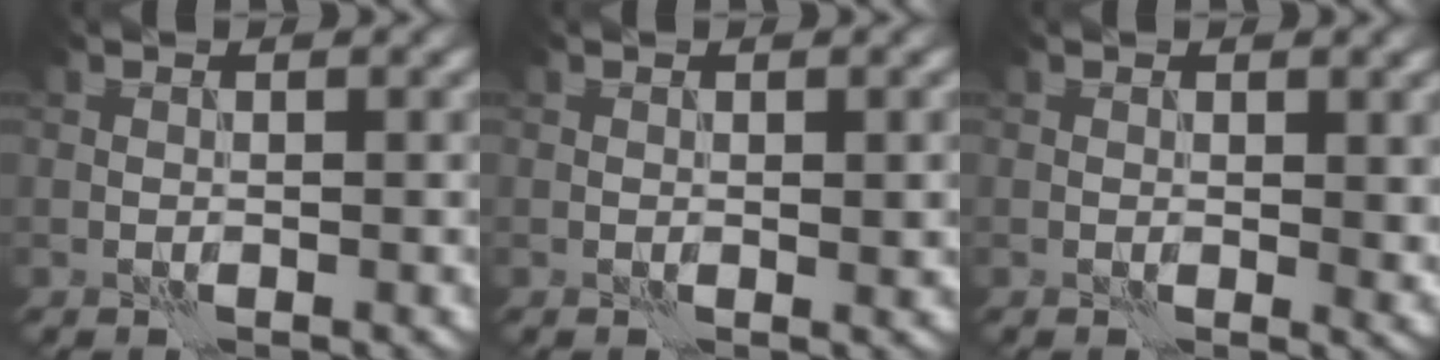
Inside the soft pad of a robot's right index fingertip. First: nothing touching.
{"total": 0.9, "force": [0.1, 0.2, 0.8], "torque": [-0.010, -0.001, 0.000]}
{"total": 1.4, "force": [0.5, 0.6, 1.2], "torque": [-0.010, -0.004, 0.009]}